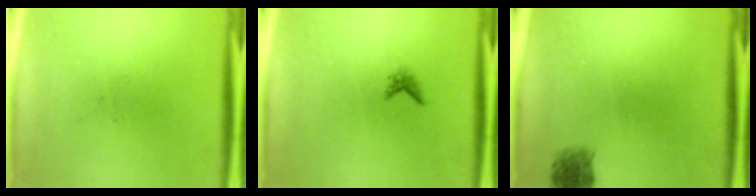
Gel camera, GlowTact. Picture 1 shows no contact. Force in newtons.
{"total": 0.9}
{"total": 1.9}